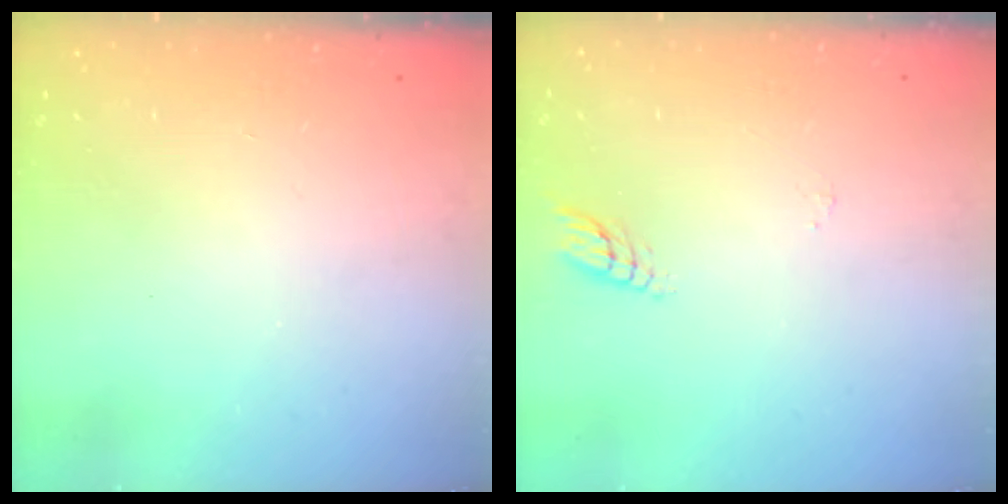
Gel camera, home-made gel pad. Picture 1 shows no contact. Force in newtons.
{"total": 4.9, "press": 4.8, "slide": 0.4}